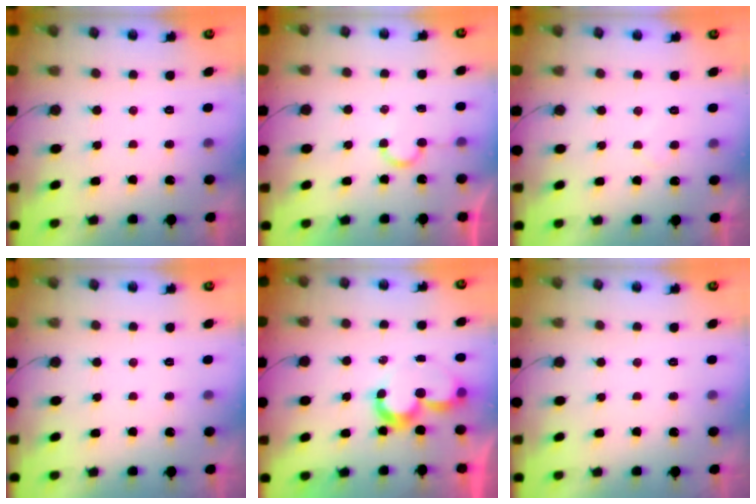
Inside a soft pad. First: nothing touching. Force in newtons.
{"total": 5.4, "press": 5.3, "slide": 0.6}
{"total": 4.8, "press": 4.8, "slide": 0.2}
{"total": 0.0}
{"total": 8.6, "press": 8.5, "slide": 0.8}
{"total": 0.0}